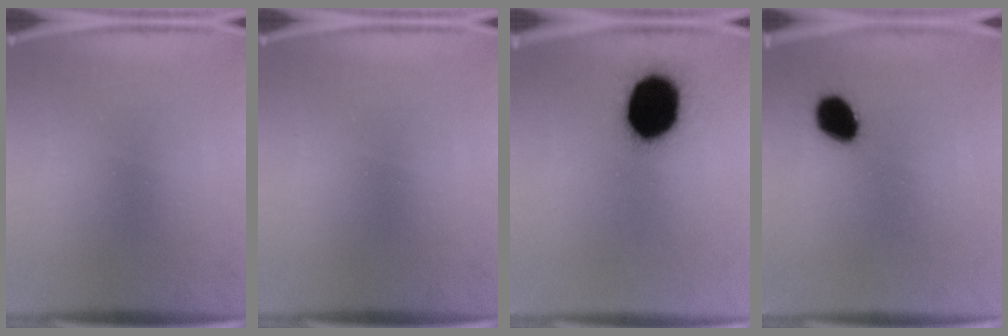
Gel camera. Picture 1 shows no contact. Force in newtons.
{"total": 0.0}
{"total": 19.8}
{"total": 7.5}